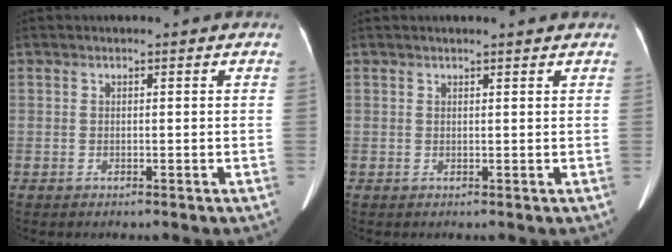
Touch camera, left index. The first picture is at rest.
{"total": 2.4, "force": [2.2, 0.2, 0.8], "torque": [-0.011, 0.011, 0.027]}